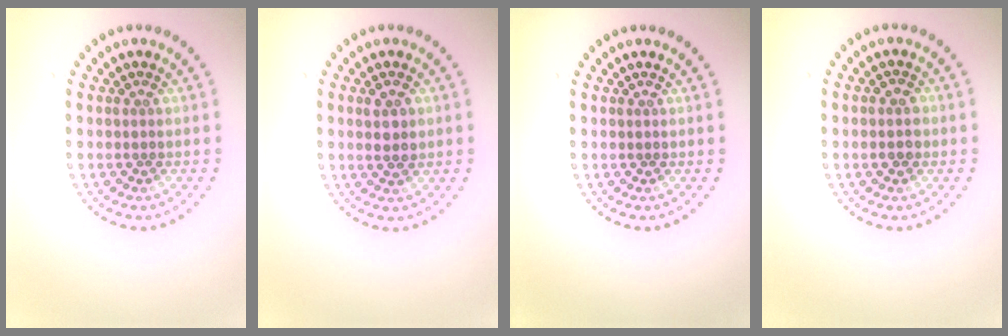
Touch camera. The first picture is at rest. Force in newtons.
{"total": 1.9, "press": 1.9, "slide": 0.5}
{"total": 0.0}
{"total": 1.3, "press": 1.3, "slide": 0.2}